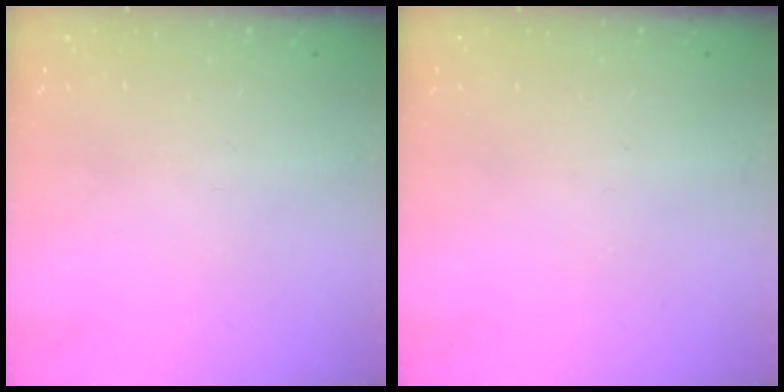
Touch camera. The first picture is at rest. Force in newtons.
{"total": 0.0}